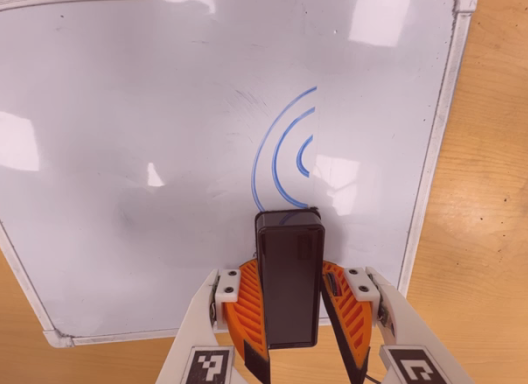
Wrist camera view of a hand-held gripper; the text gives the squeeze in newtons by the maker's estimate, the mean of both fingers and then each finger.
{"total": 8.0, "left": 9.1, "right": 6.9}